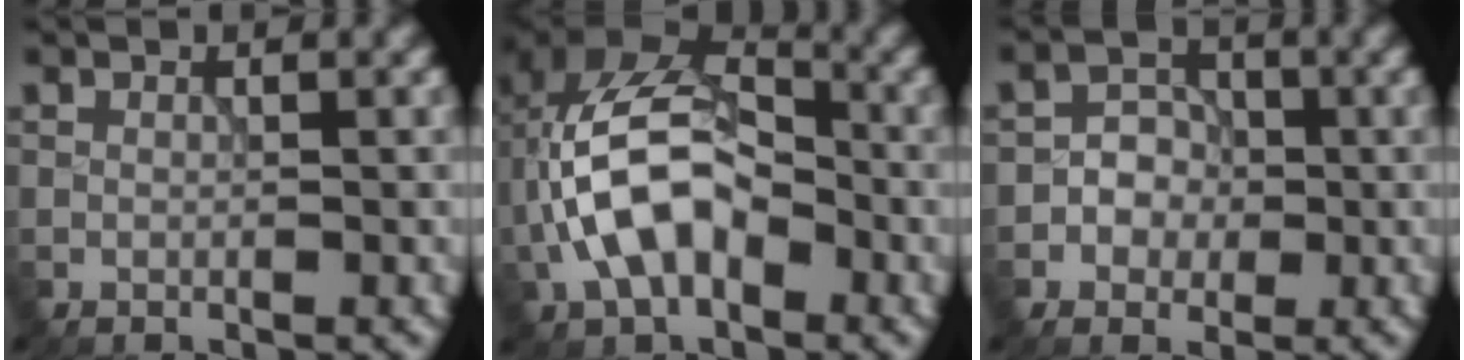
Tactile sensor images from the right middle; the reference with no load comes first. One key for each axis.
{"total": 9.8, "fx": -2.0, "fy": 6.0, "fz": 7.5, "tx": -0.158, "ty": 0.015, "tz": -0.047}
{"total": 2.8, "fx": -0.7, "fy": 2.6, "fz": 1.1, "tx": 0.005, "ty": 0.003, "tz": -0.026}